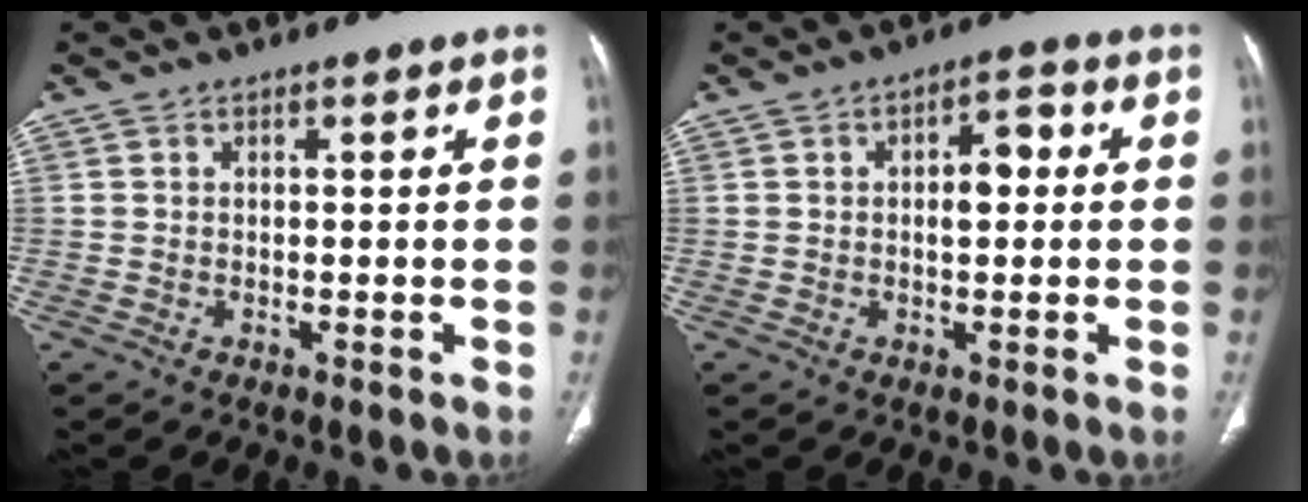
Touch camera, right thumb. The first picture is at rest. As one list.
[{"total": 4.8, "force": [0.5, 2.6, 4.1], "torque": [-0.049, 0.014, 0.001]}]